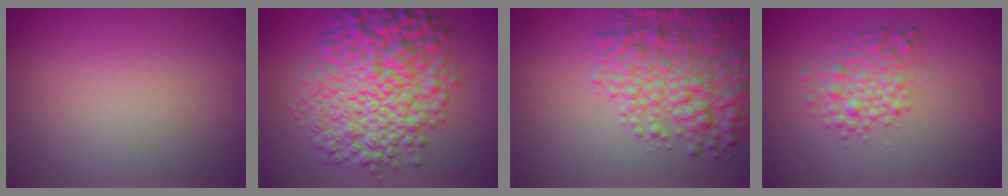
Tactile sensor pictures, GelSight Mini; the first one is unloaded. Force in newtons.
{"total": 11.5, "press": 11.5, "slide": 0.0}
{"total": 6.4, "press": 6.4, "slide": 0.1}
{"total": 3.3, "press": 3.3, "slide": 0.1}